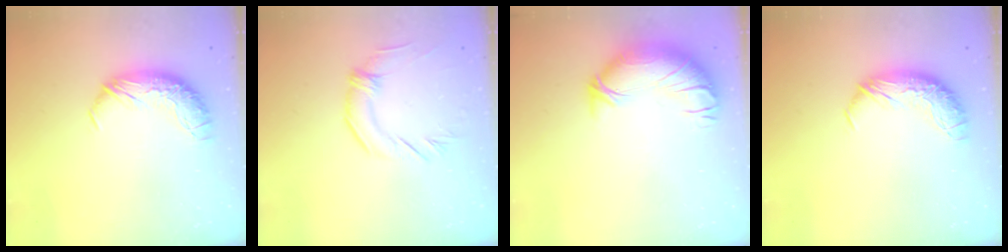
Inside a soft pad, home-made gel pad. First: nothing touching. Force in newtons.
{"total": 1.3, "press": 1.3, "slide": 0.4}
{"total": 3.4, "press": 0.5, "slide": 3.3}
{"total": 0.0}